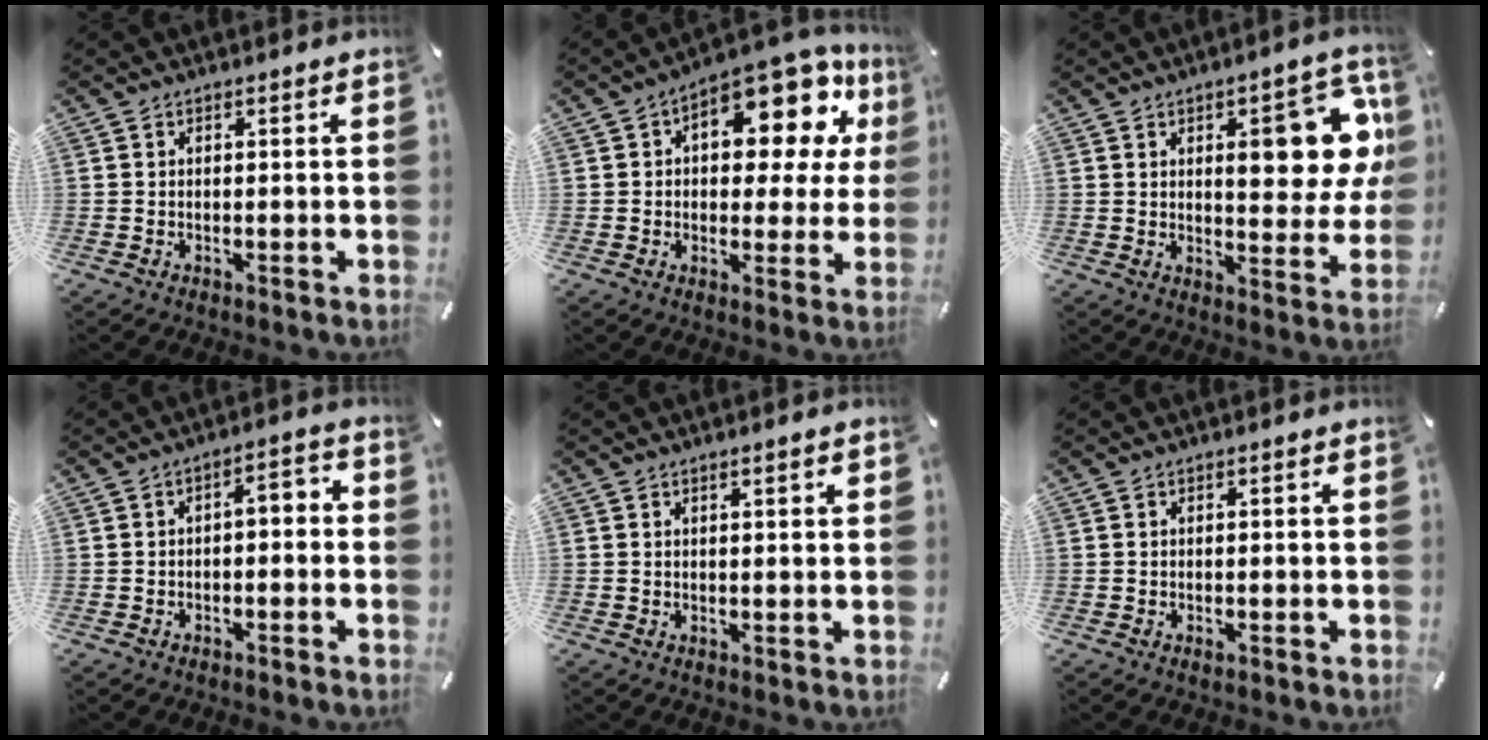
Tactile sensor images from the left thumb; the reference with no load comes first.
{"total": 15.7, "force": [8.3, 7.5, 11.0], "torque": [-0.142, -0.068, 0.135]}
{"total": 16.3, "force": [5.1, 6.7, 13.9], "torque": [-0.171, -0.017, 0.078]}
{"total": 4.1, "force": [-2.2, 2.0, 2.8], "torque": [-0.049, 0.022, -0.045]}
{"total": 1.3, "force": [0.7, 0.3, 1.1], "torque": [-0.021, 0.001, 0.012]}
{"total": 0.8, "force": [-0.3, 0.3, 0.7], "torque": [-0.013, -0.004, -0.003]}